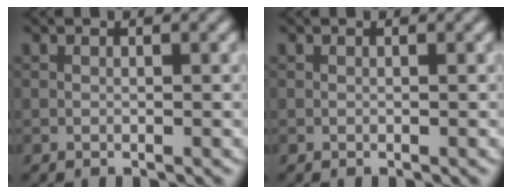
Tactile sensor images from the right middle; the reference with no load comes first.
{"total": 0.0}